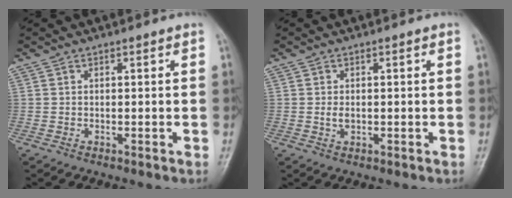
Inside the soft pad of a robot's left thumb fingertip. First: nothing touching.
{"total": 1.4, "force": [-0.1, 0.9, 1.0], "torque": [-0.019, 0.002, -0.002]}